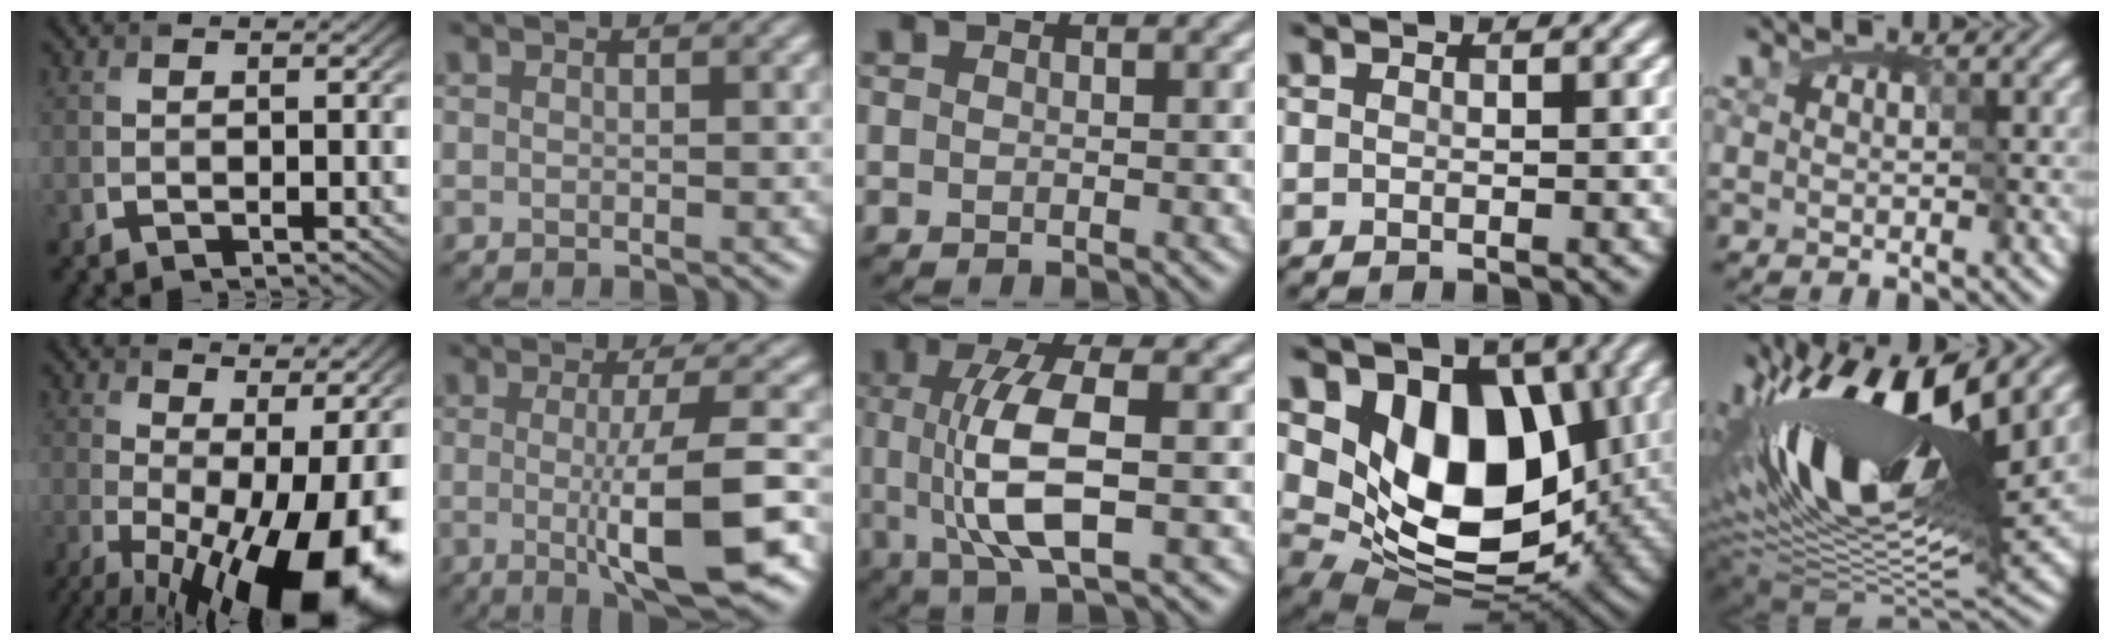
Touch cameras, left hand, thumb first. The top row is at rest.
{"thumb": {"total": 19.3, "force": [-4.4, 7.6, 17.2], "torque": [-0.231, -0.039, -0.035]}, "index": {"total": 8.6, "force": [-1.3, 1.8, 8.3], "torque": [-0.115, -0.010, -0.019]}, "middle": {"total": 7.3, "force": [0.0, 2.2, 7.0], "torque": [-0.138, -0.003, 0.003]}, "ring": {"total": 11.4, "force": [2.3, 7.7, 8.1], "torque": [-0.132, -0.021, 0.039]}, "little": {"total": 14.9, "force": [3.9, 6.2, 13.0], "torque": [-0.240, 0.018, 0.059]}}